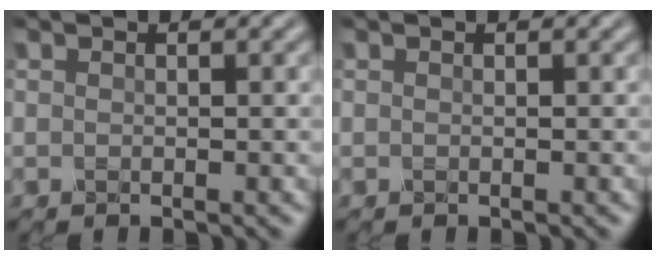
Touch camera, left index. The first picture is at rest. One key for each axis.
{"total": 0.0}